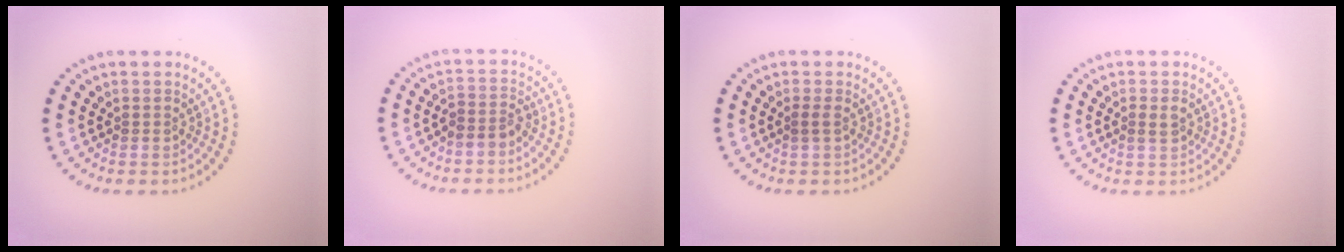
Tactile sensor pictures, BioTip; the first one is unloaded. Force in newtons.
{"total": 2.0, "press": 1.6, "slide": 1.1}
{"total": 0.7, "press": 0.7, "slide": 0.2}
{"total": 1.1, "press": 1.1, "slide": 0.2}